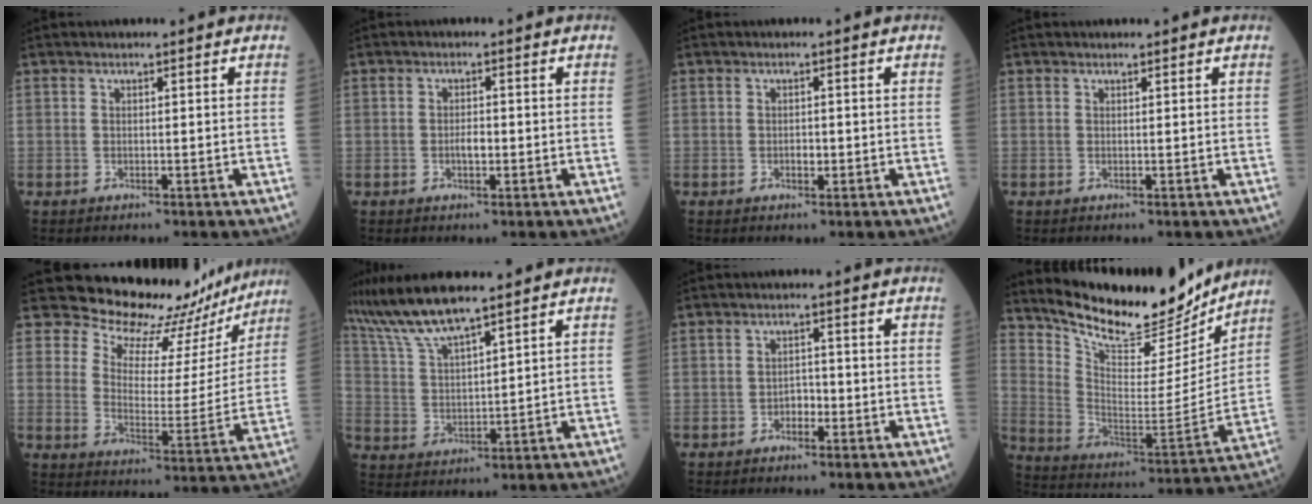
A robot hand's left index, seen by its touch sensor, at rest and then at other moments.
{"total": 1.9, "force": [-0.6, 0.8, 1.6], "torque": [-0.027, 0.001, -0.011]}
{"total": 1.2, "force": [-0.5, 0.7, 0.9], "torque": [-0.016, -0.001, -0.008]}
{"total": 0.0}
{"total": 17.3, "force": [15.8, 5.9, 3.8], "torque": [-0.039, -0.042, 0.190]}
{"total": 8.8, "force": [7.5, 0.2, 4.6], "torque": [-0.105, 0.011, 0.151]}
{"total": 1.9, "force": [-1.1, 1.2, 1.1], "torque": [-0.011, 0.005, -0.022]}
{"total": 19.1, "force": [17.5, 4.6, 6.0], "torque": [-0.114, -0.038, 0.273]}